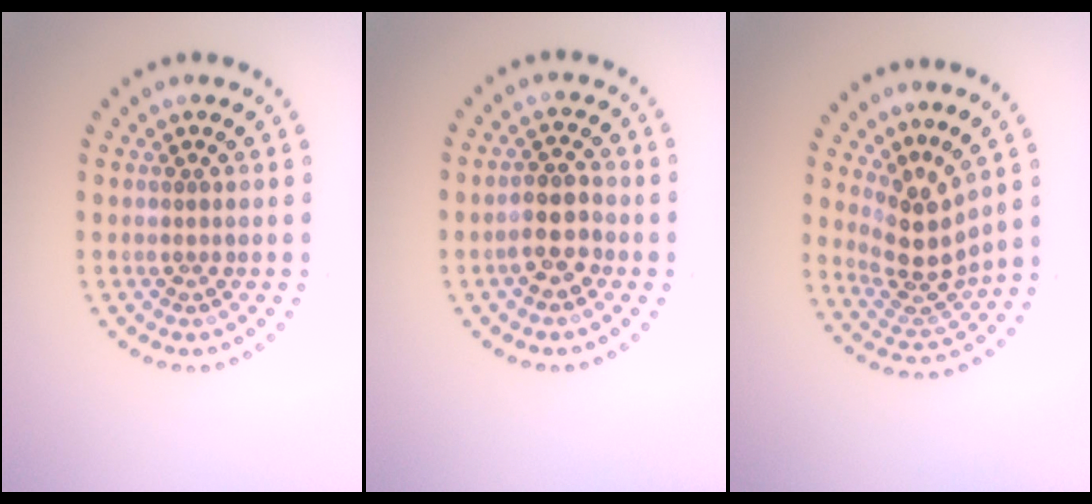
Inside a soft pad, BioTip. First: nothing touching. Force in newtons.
{"total": 2.8, "press": 2.7, "slide": 0.9}
{"total": 3.7, "press": 2.7, "slide": 2.6}